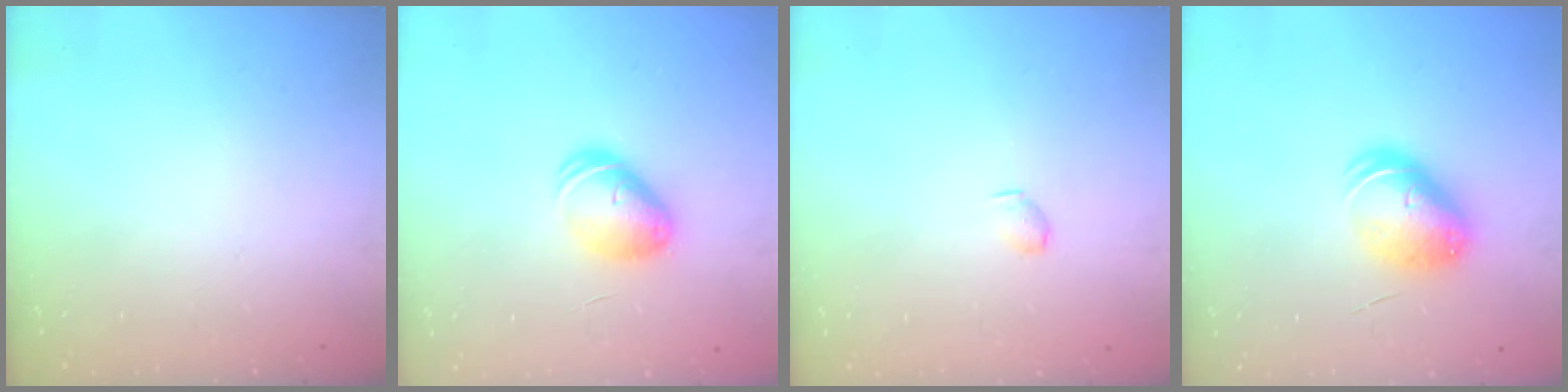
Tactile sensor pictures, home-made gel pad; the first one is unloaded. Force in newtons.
{"total": 9.0, "press": 8.9, "slide": 1.3}
{"total": 2.9, "press": 2.9, "slide": 0.5}
{"total": 8.9, "press": 8.7, "slide": 1.5}